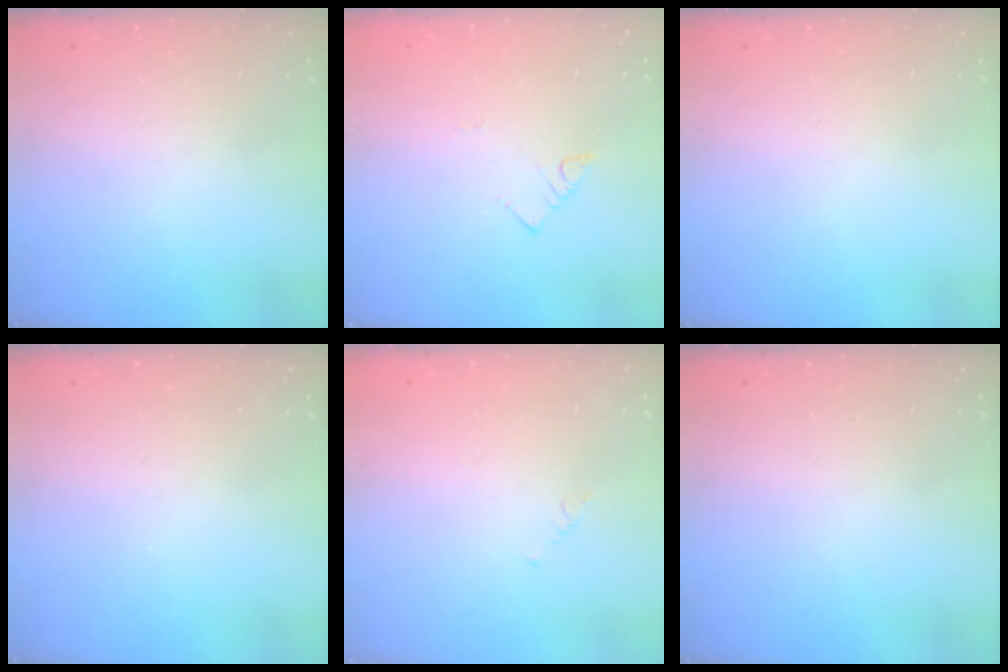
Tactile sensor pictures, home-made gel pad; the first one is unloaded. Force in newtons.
{"total": 3.0, "press": 3.0, "slide": 0.2}
{"total": 0.0}
{"total": 0.0}
{"total": 0.7, "press": 0.6, "slide": 0.2}
{"total": 0.0}